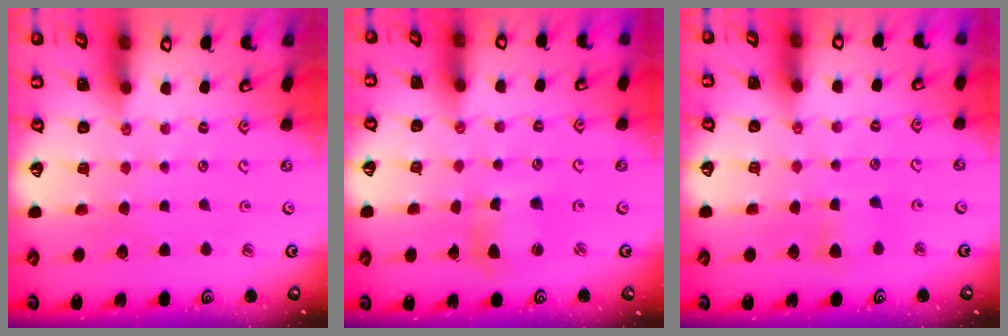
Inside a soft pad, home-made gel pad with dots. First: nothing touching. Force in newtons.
{"total": 4.7, "press": 4.6, "slide": 0.7}
{"total": 6.3, "press": 6.3, "slide": 0.7}